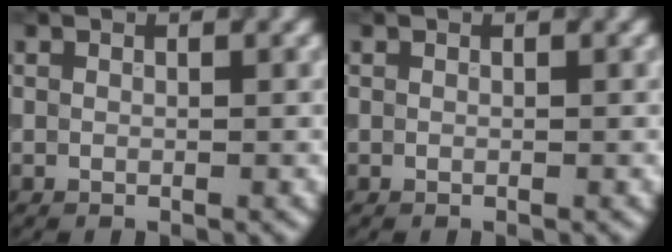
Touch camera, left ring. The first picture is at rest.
{"total": 0.0}